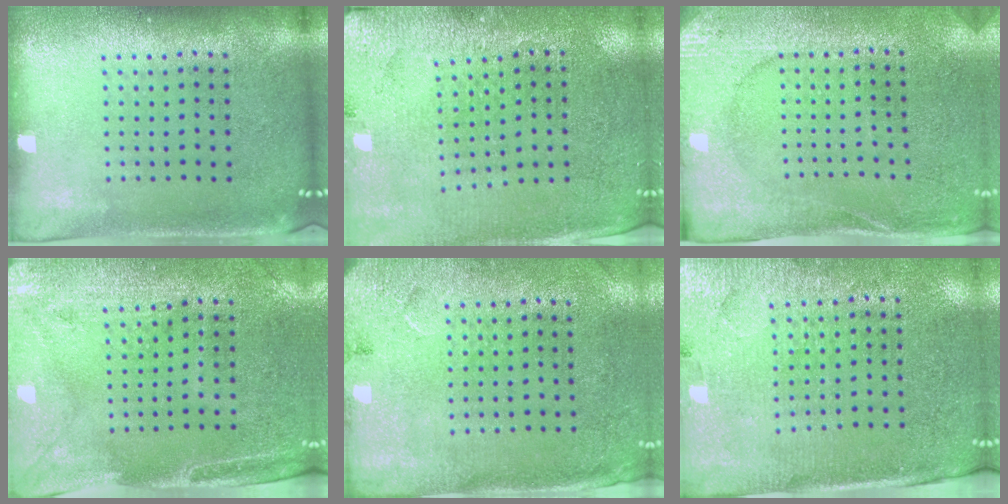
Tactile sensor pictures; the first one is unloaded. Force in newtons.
{"total": 2.9, "press": 2.8, "slide": 0.4}
{"total": 2.6, "press": 2.6, "slide": 0.4}
{"total": 3.0, "press": 2.5, "slide": 1.5}
{"total": 2.7, "press": 2.2, "slide": 1.6}
{"total": 3.1, "press": 2.9, "slide": 0.9}